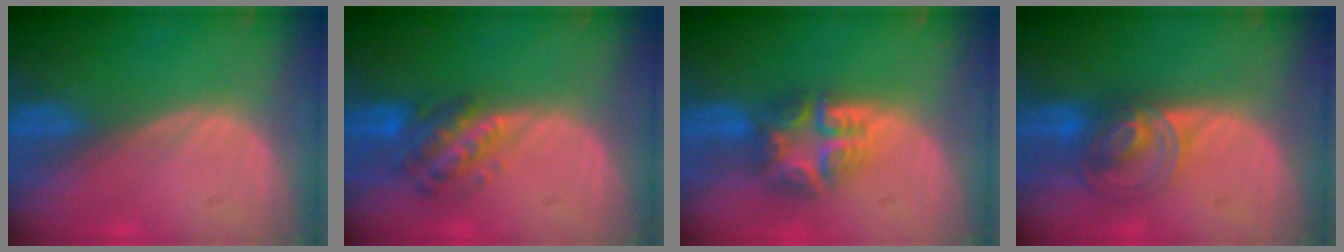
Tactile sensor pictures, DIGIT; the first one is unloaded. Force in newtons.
{"total": 6.0, "press": 5.8, "slide": 1.6}
{"total": 7.9, "press": 6.7, "slide": 4.2}
{"total": 7.3, "press": 6.3, "slide": 3.7}